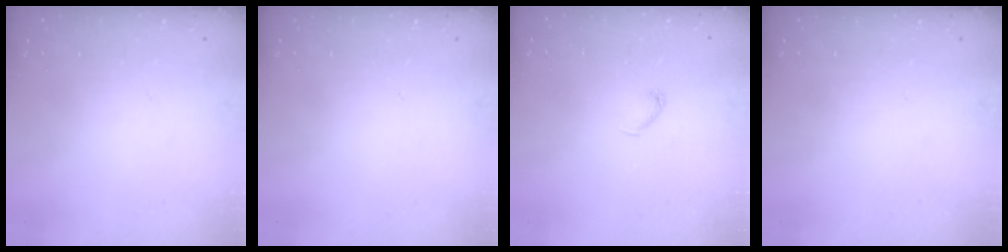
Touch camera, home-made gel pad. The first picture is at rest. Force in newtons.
{"total": 0.0}
{"total": 3.0, "press": 3.0, "slide": 0.3}
{"total": 0.0}